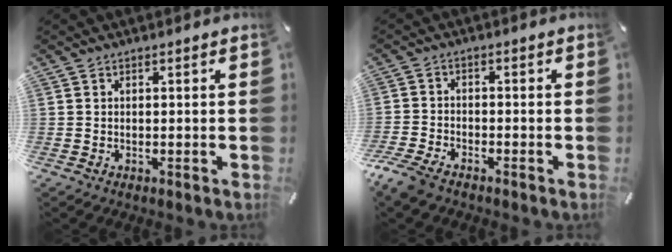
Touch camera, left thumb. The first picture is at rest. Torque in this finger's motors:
{"motor_torque": [0.75, 1.33, 0.30, 0.28, 0.15]}